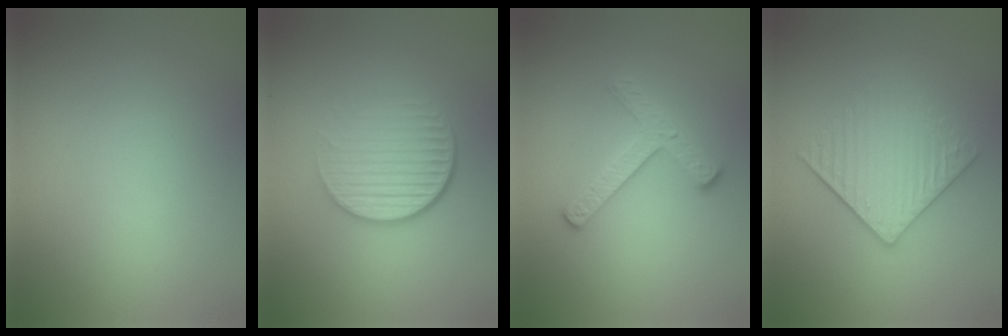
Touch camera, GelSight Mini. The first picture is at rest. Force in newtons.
{"total": 4.4, "press": 2.7, "slide": 3.5}
{"total": 2.8, "press": 2.6, "slide": 1.1}
{"total": 4.1, "press": 3.4, "slide": 2.3}